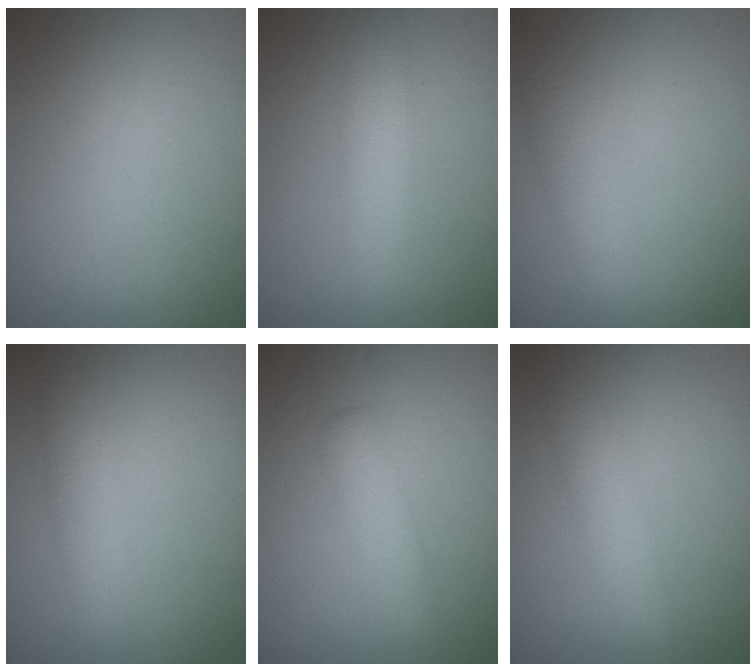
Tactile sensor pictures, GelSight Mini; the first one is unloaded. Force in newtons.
{"total": 3.9, "press": 3.9, "slide": 0.1}
{"total": 2.9, "press": 2.9, "slide": 0.2}
{"total": 3.1, "press": 3.1, "slide": 0.1}
{"total": 2.6, "press": 2.6, "slide": 0.0}
{"total": 3.3, "press": 3.3, "slide": 0.1}